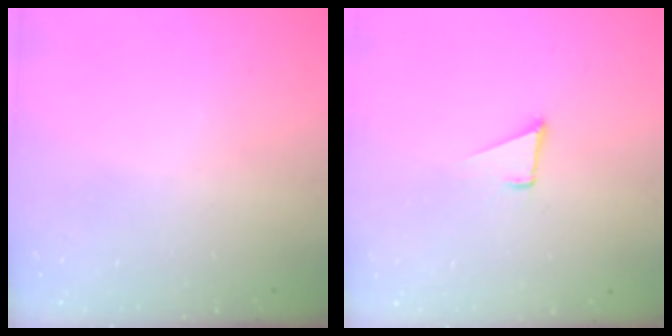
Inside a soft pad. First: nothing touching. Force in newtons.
{"total": 1.7, "press": 1.7, "slide": 0.1}